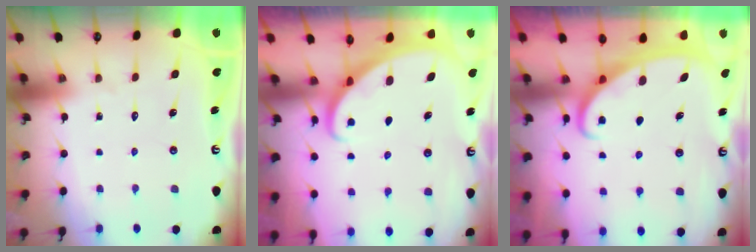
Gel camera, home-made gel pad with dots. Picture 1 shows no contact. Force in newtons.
{"total": 2.4, "press": 2.4, "slide": 0.2}
{"total": 2.7, "press": 2.6, "slide": 0.3}